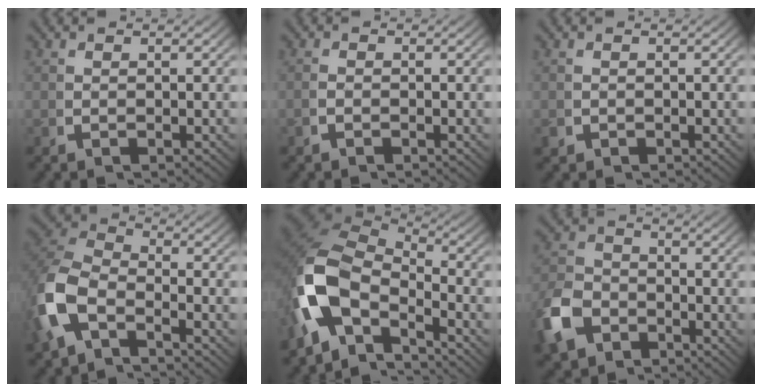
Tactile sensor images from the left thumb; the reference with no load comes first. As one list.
[{"total": 0.7, "force": [-0.7, 0.1, 0.2], "torque": [-0.006, -0.002, -0.014]}, {"total": 1.0, "force": [-0.5, 0.8, 0.2], "torque": [-0.010, -0.010, -0.005]}, {"total": 8.7, "force": [-1.5, 6.5, 5.7], "torque": [-0.139, -0.009, -0.033]}, {"total": 13.0, "force": [-1.3, 8.6, 9.7], "torque": [-0.238, -0.033, -0.017]}, {"total": 7.2, "force": [-3.9, 5.2, 3.1], "torque": [-0.085, -0.024, -0.061]}]